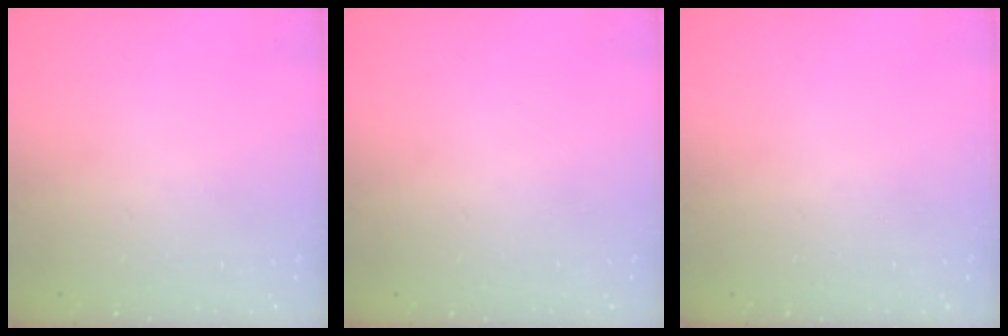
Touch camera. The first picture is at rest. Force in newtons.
{"total": 0.0}
{"total": 0.0}